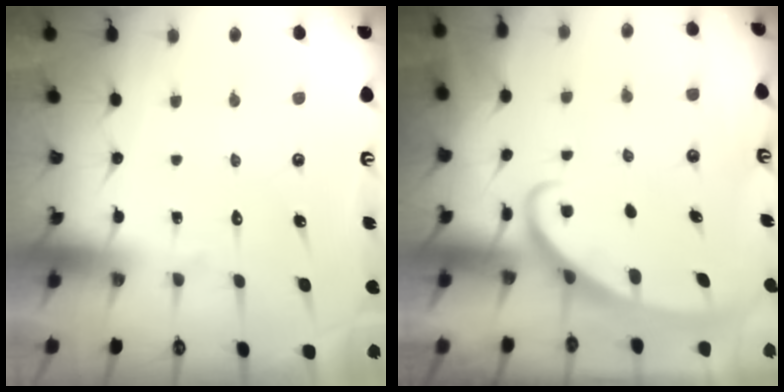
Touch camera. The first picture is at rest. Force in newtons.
{"total": 2.7, "press": 2.7, "slide": 0.3}